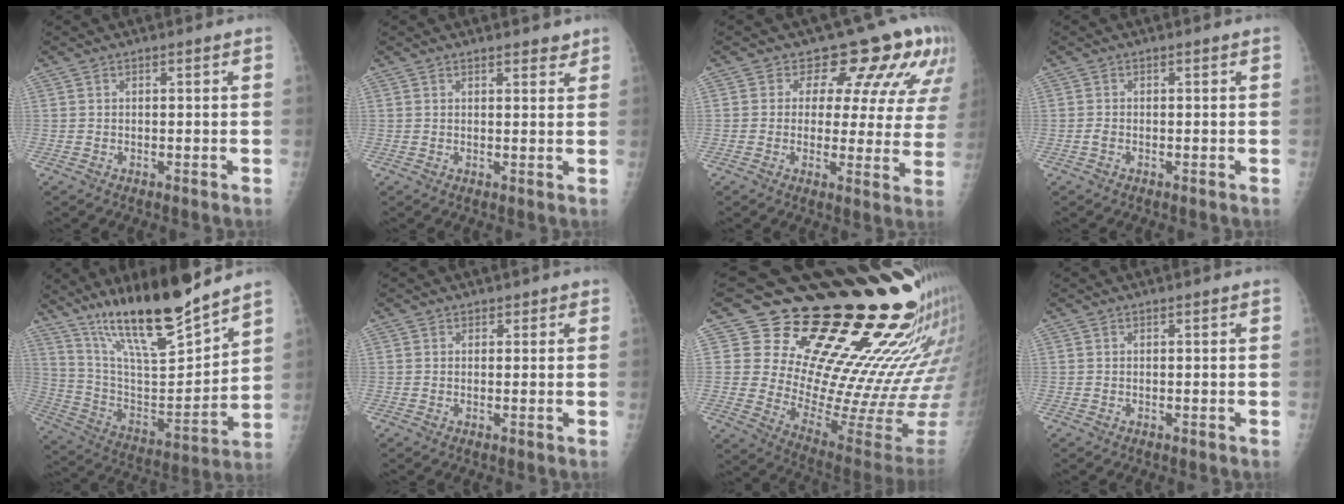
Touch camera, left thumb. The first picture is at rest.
{"total": 3.4, "force": [2.8, 1.1, 1.6], "torque": [-0.005, -0.013, 0.037]}
{"total": 12.9, "force": [8.8, 6.6, 6.8], "torque": [-0.036, -0.043, 0.081]}
{"total": 0.9, "force": [0.1, 0.4, 0.8], "torque": [-0.011, 0.001, 0.000]}
{"total": 22.0, "force": [16.9, 4.0, 13.5], "torque": [-0.207, -0.088, 0.302]}
{"total": 1.2, "force": [0.8, 0.8, 0.1], "torque": [0.018, -0.005, 0.006]}
{"total": 28.5, "force": [19.8, 8.7, 18.6], "torque": [-0.233, -0.142, 0.288]}
{"total": 0.0}